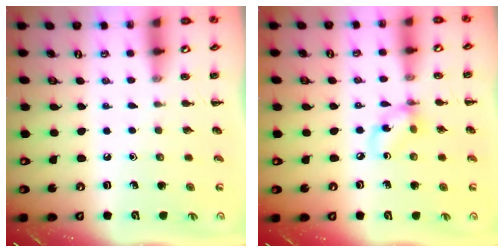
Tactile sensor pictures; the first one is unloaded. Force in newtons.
{"total": 6.2, "press": 6.1, "slide": 0.8}